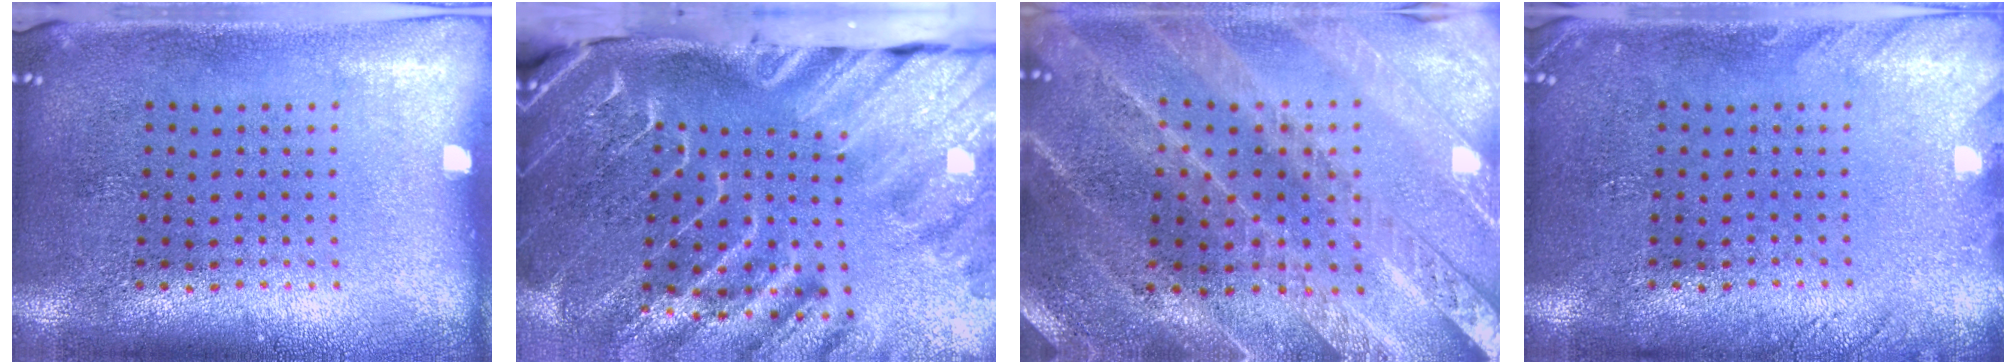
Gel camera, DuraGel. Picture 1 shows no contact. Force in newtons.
{"total": 4.7, "press": 3.5, "slide": 3.2}
{"total": 2.4, "press": 2.4, "slide": 0.2}
{"total": 1.4, "press": 1.4, "slide": 0.1}